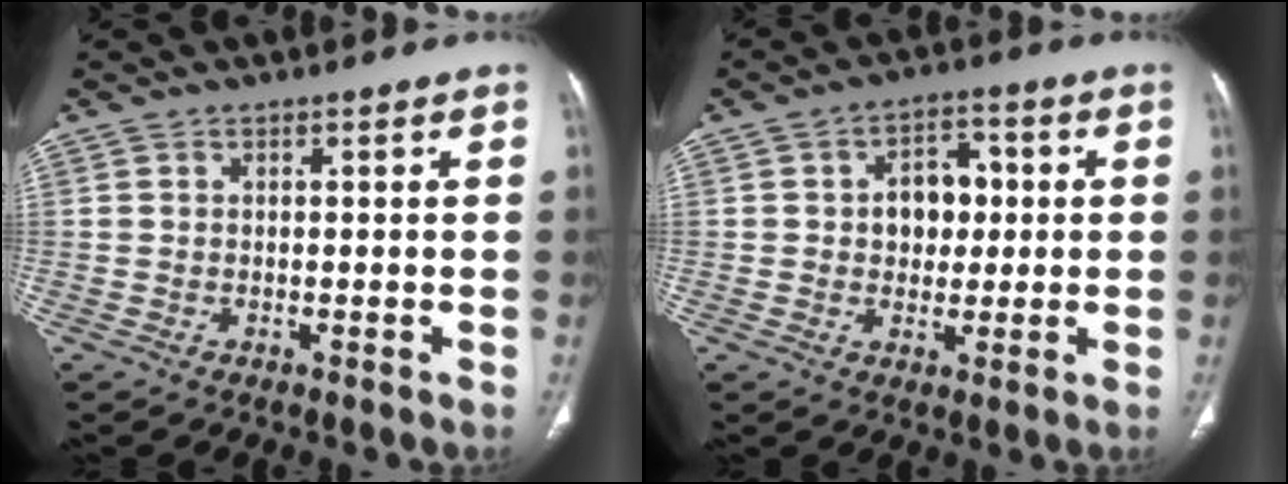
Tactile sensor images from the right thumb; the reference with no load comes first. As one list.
[{"total": 7.8, "force": [0.8, 5.7, 5.2], "torque": [-0.040, 0.012, 0.010]}]